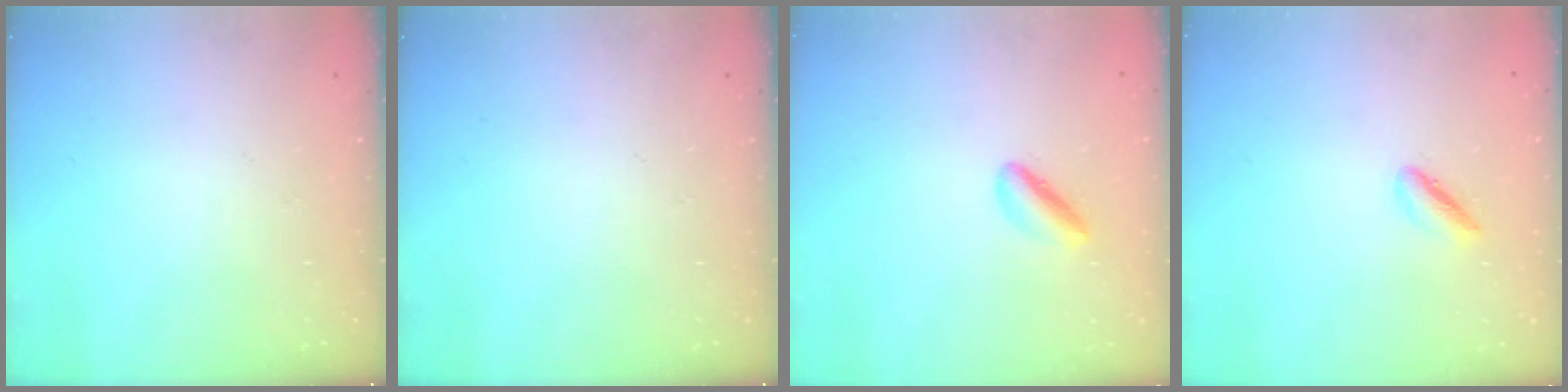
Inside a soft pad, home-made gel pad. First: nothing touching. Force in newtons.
{"total": 0.0}
{"total": 2.9, "press": 2.9, "slide": 0.5}
{"total": 1.9, "press": 1.8, "slide": 0.4}